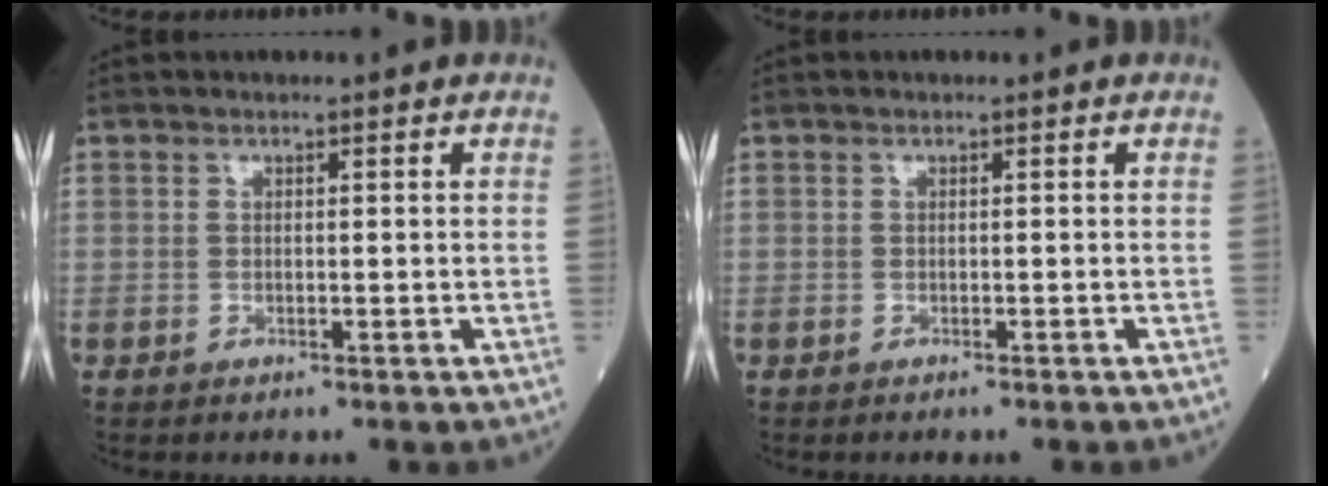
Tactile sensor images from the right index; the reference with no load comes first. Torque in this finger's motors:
{"motor_torque": [0.07, -0.01, 0.03, 0.01]}